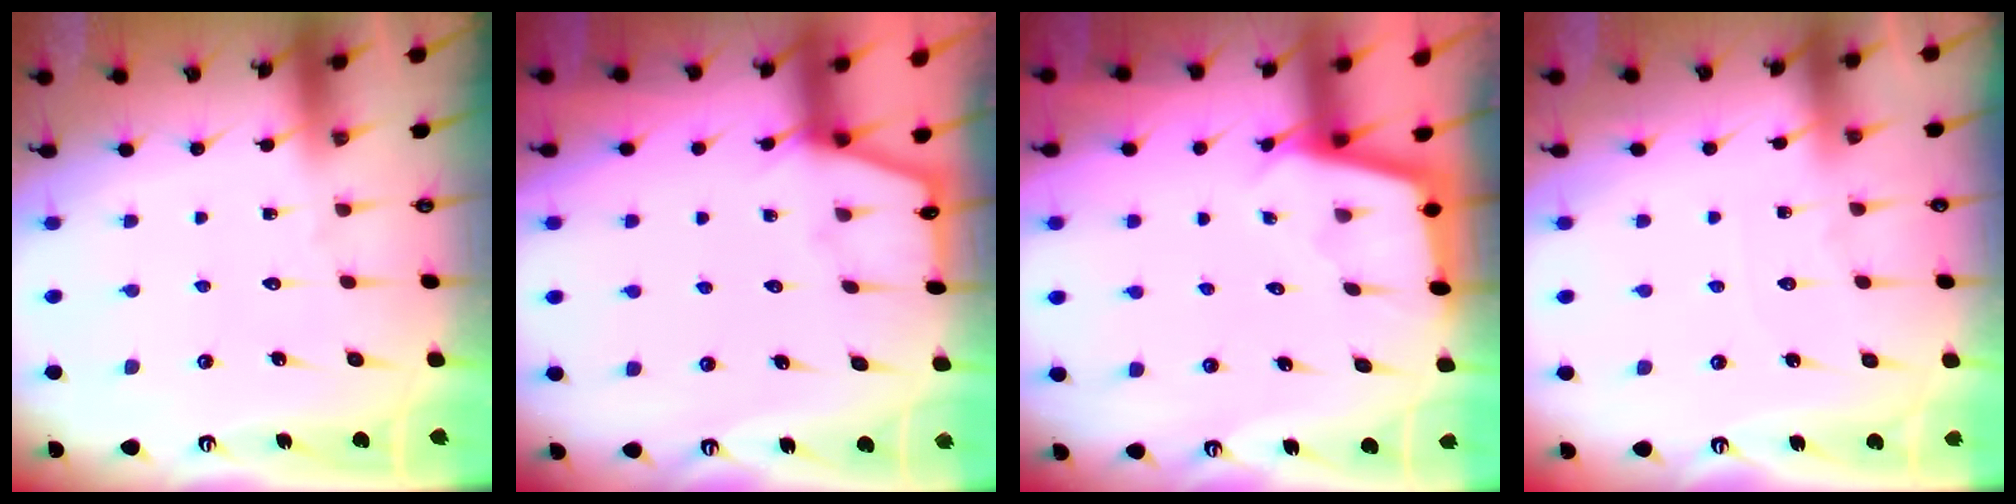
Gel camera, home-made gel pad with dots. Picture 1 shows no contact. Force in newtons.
{"total": 4.7, "press": 4.6, "slide": 0.4}
{"total": 2.1, "press": 2.1, "slide": 0.2}
{"total": 3.6, "press": 3.6, "slide": 0.5}